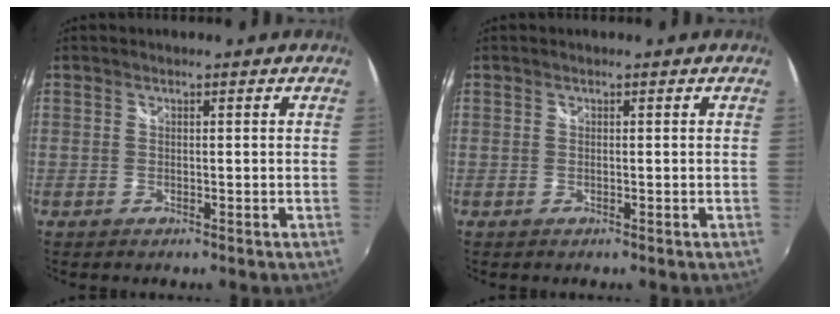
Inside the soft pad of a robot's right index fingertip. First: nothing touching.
{"total": 0.0}